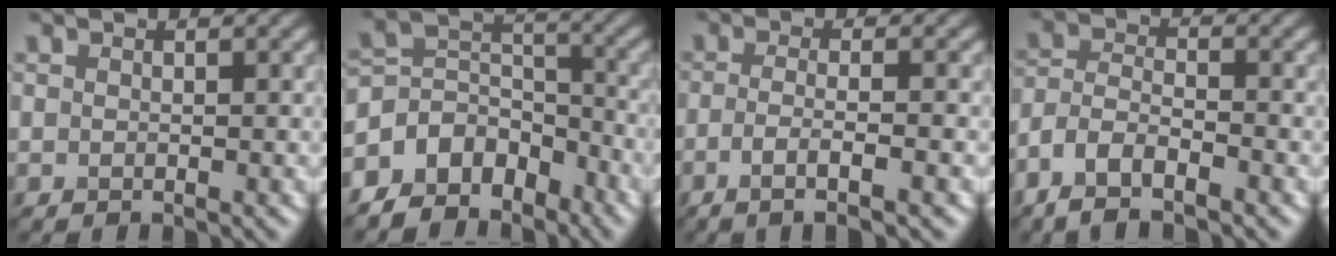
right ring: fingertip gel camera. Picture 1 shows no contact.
{"total": 6.6, "force": [-4.6, 4.2, 1.9], "torque": [-0.019, 0.004, -0.091]}
{"total": 3.9, "force": [-1.5, 0.9, 3.5], "torque": [-0.058, -0.006, -0.034]}
{"total": 4.5, "force": [-3.2, 1.6, 2.6], "torque": [-0.053, -0.001, -0.073]}